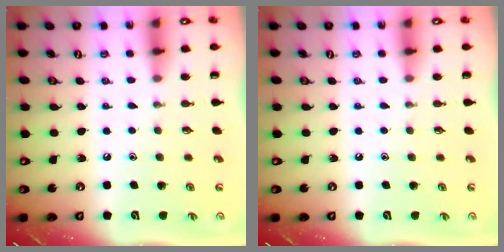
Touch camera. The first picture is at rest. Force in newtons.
{"total": 0.0}